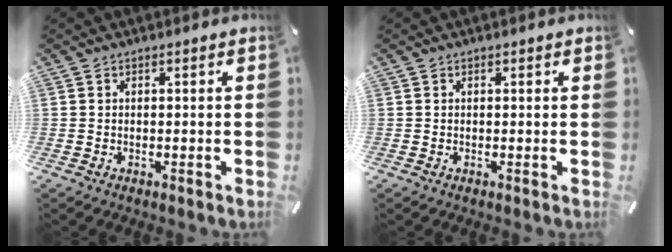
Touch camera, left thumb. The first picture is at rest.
{"total": 0.0}